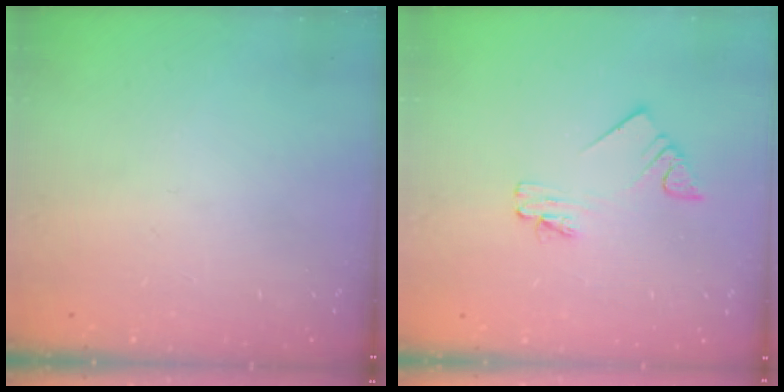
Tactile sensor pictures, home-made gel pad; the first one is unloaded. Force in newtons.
{"total": 1.9, "press": 1.9, "slide": 0.1}